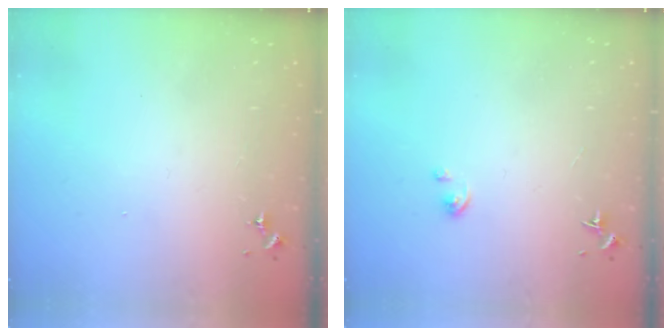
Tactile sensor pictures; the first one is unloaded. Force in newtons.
{"total": 2.1, "press": 2.1, "slide": 0.2}